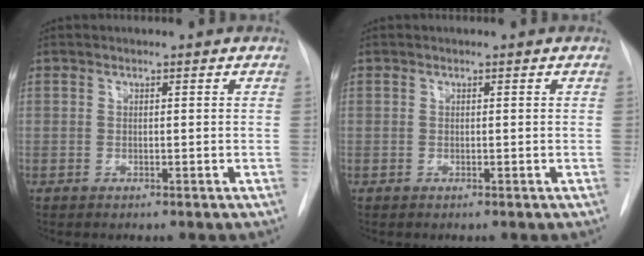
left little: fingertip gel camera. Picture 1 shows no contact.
{"total": 0.0}